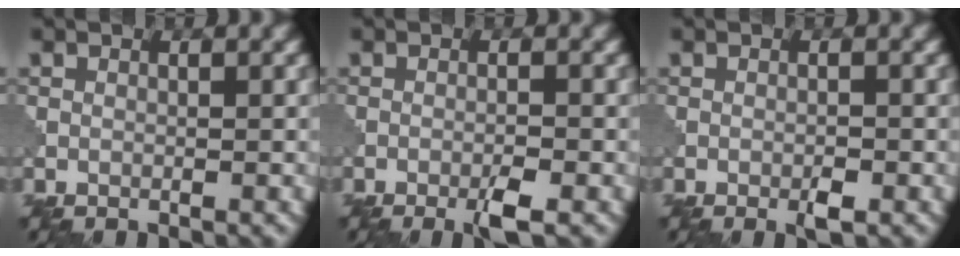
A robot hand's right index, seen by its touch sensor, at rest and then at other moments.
{"total": 2.3, "force": [-1.3, 0.2, 1.9], "torque": [-0.032, 0.001, -0.026]}
{"total": 1.4, "force": [-0.7, 0.3, 1.2], "torque": [-0.020, 0.000, -0.013]}